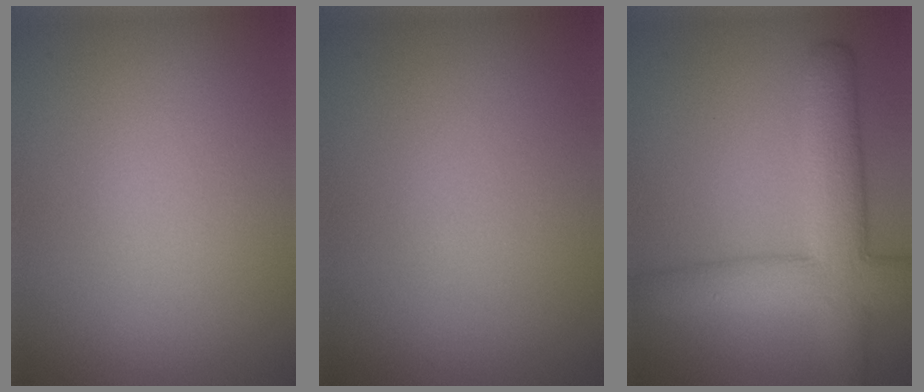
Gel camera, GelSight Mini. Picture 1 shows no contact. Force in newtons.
{"total": 0.0}
{"total": 7.1, "press": 7.1, "slide": 0.4}